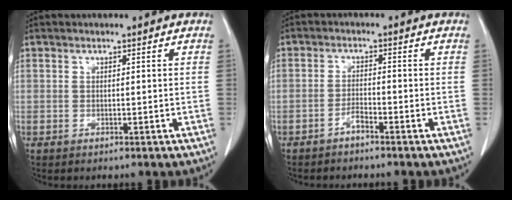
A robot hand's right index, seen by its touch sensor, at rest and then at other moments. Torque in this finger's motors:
{"motor_torque": [-0.03, 0.08, 0.05, 0.00]}